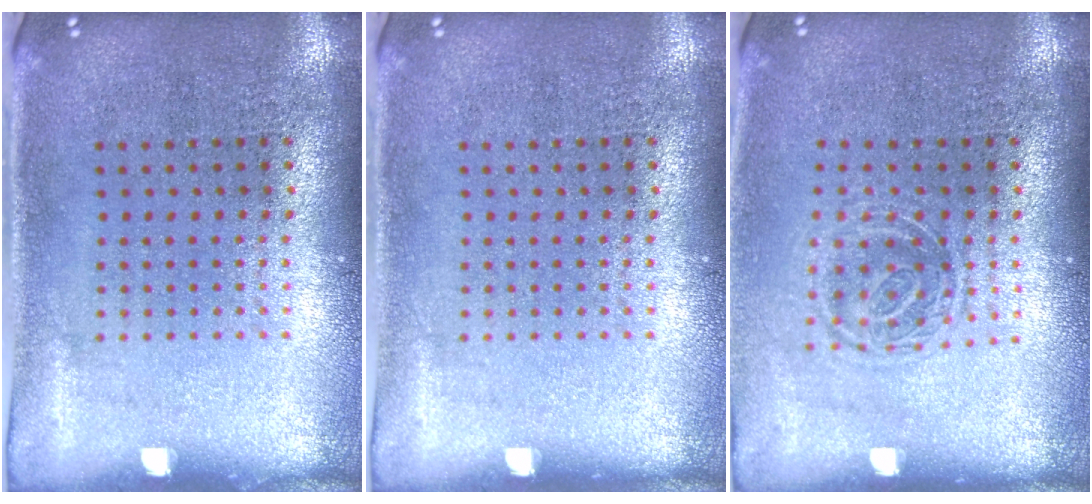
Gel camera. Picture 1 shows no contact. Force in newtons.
{"total": 0.0}
{"total": 1.3, "press": 1.0, "slide": 0.8}